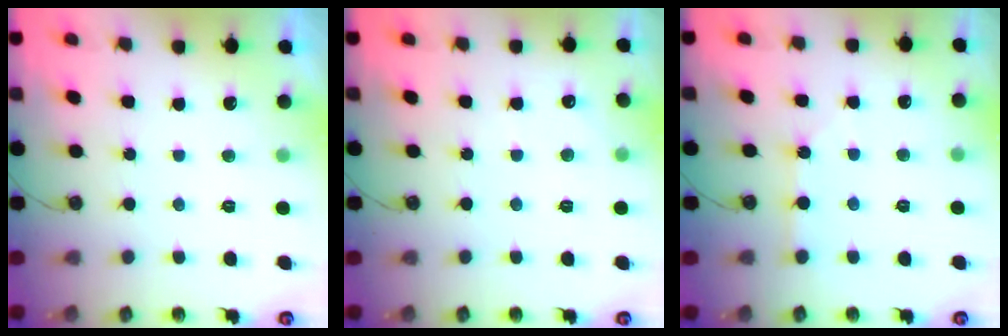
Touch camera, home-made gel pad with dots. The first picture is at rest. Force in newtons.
{"total": 2.8, "press": 2.8, "slide": 0.4}
{"total": 1.2, "press": 1.2, "slide": 0.2}